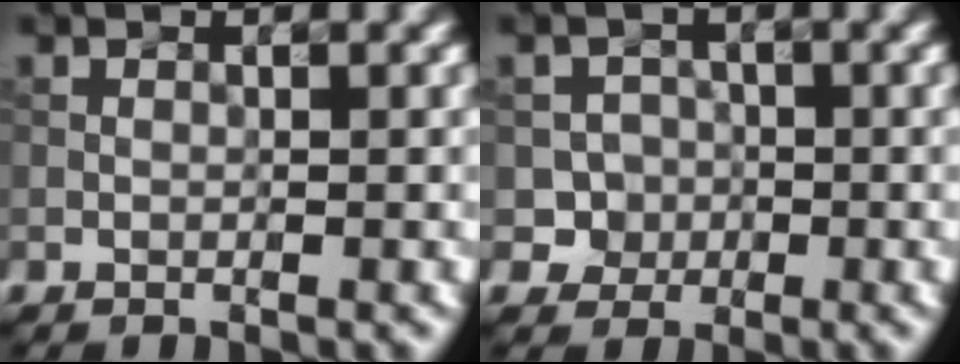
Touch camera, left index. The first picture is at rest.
{"total": 2.7, "force": [-0.8, 2.5, 0.2], "torque": [0.013, 0.009, -0.019]}